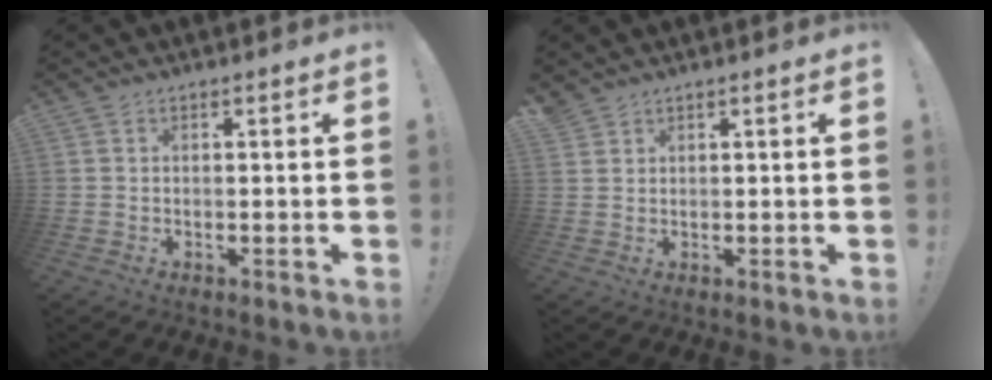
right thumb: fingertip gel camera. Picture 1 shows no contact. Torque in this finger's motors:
{"motor_torque": [-0.38, 0.12, -0.01, 0.23, -0.05]}